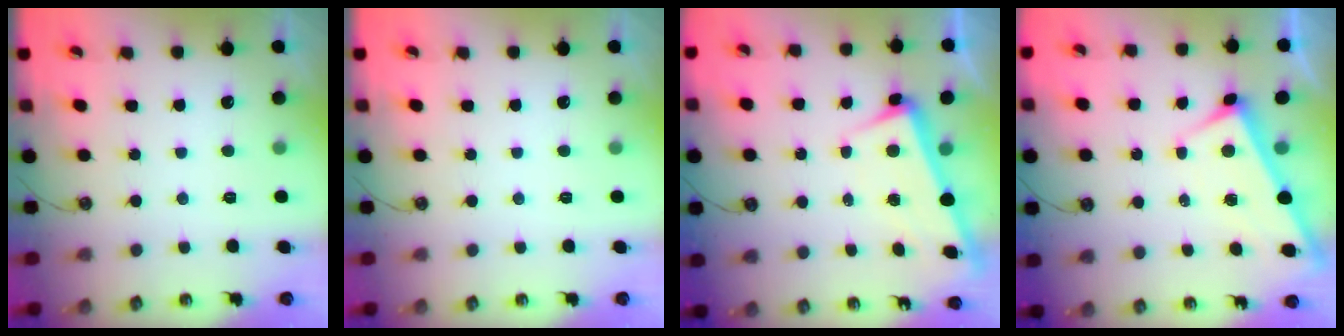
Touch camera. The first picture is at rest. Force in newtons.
{"total": 0.0}
{"total": 3.0, "press": 2.9, "slide": 0.8}
{"total": 3.2, "press": 3.2, "slide": 0.1}